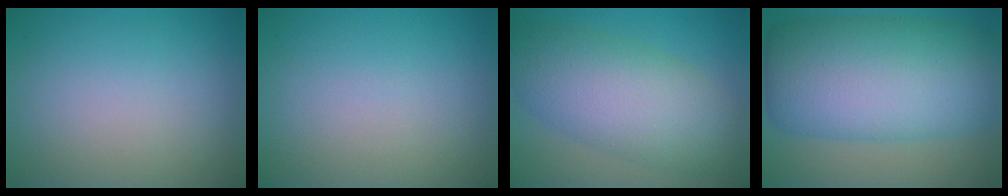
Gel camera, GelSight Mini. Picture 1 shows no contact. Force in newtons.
{"total": 0.0}
{"total": 8.6, "press": 8.6, "slide": 0.4}
{"total": 13.6, "press": 13.6, "slide": 0.3}